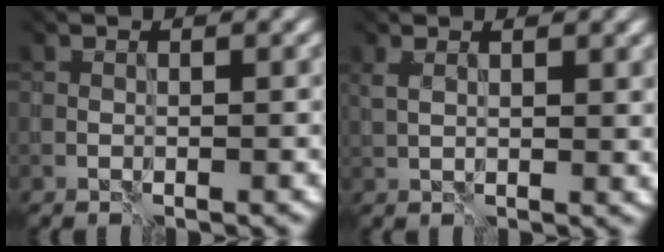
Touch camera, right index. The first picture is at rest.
{"total": 2.3, "force": [1.5, 0.8, 1.6], "torque": [-0.026, 0.003, 0.028]}